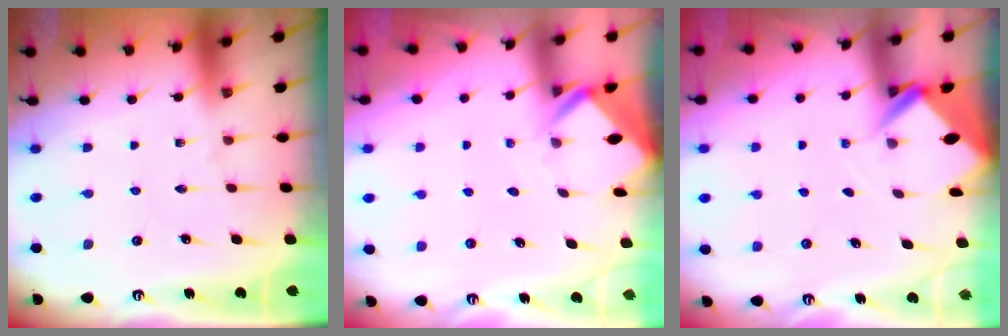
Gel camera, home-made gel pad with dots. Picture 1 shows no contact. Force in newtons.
{"total": 2.8, "press": 2.8, "slide": 0.2}
{"total": 2.8, "press": 2.8, "slide": 0.1}